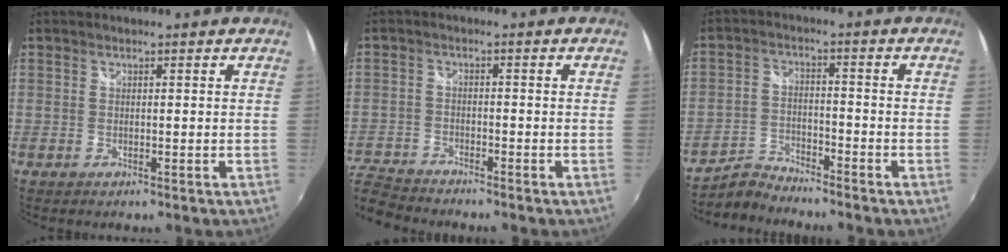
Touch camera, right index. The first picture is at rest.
{"total": 8.2, "force": [-7.7, 2.3, 1.7], "torque": [-0.072, -0.007, -0.156]}
{"total": 5.3, "force": [-5.2, 0.8, 0.2], "torque": [-0.013, 0.013, -0.105]}